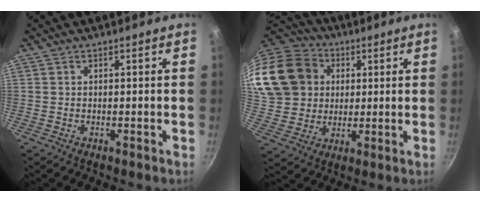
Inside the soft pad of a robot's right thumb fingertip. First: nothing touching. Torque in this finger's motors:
{"motor_torque": [0.99, 3.86, 1.28, 0.31, 0.40]}